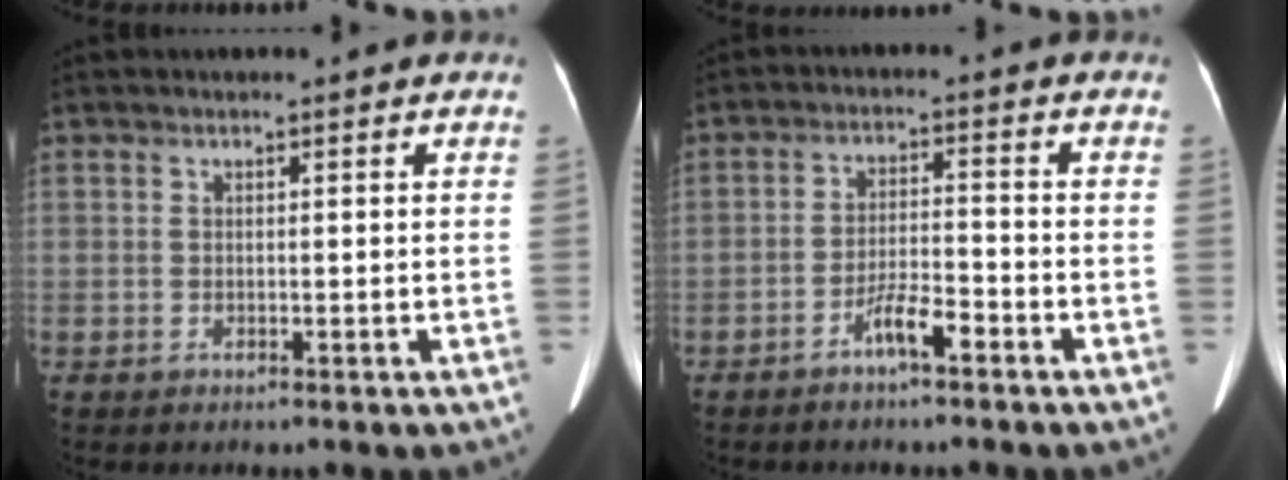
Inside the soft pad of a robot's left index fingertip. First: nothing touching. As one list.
[{"total": 4.3, "force": [-3.1, 0.4, 2.9], "torque": [-0.062, 0.000, -0.057]}]